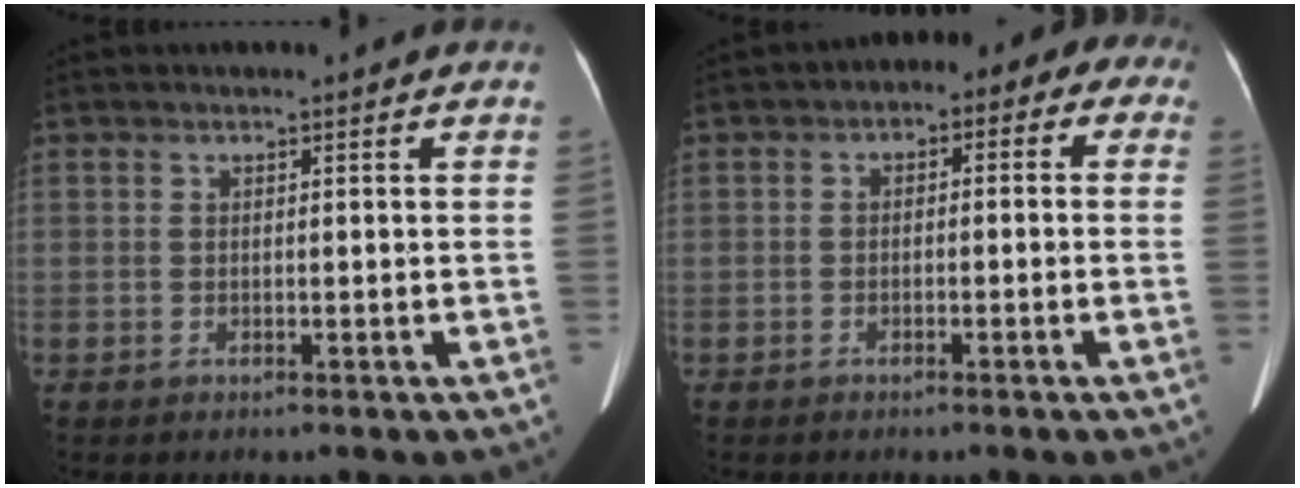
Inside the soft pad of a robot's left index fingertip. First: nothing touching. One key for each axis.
{"total": 6.8, "fx": 1.0, "fy": 4.0, "fz": 5.4, "tx": -0.049, "ty": 0.034, "tz": -0.003}